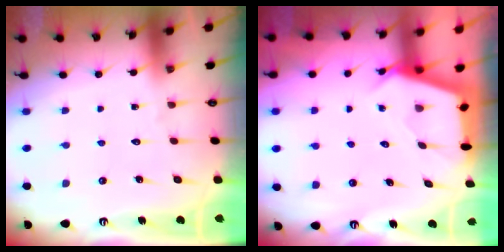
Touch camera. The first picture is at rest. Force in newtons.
{"total": 2.7, "press": 2.7, "slide": 0.3}